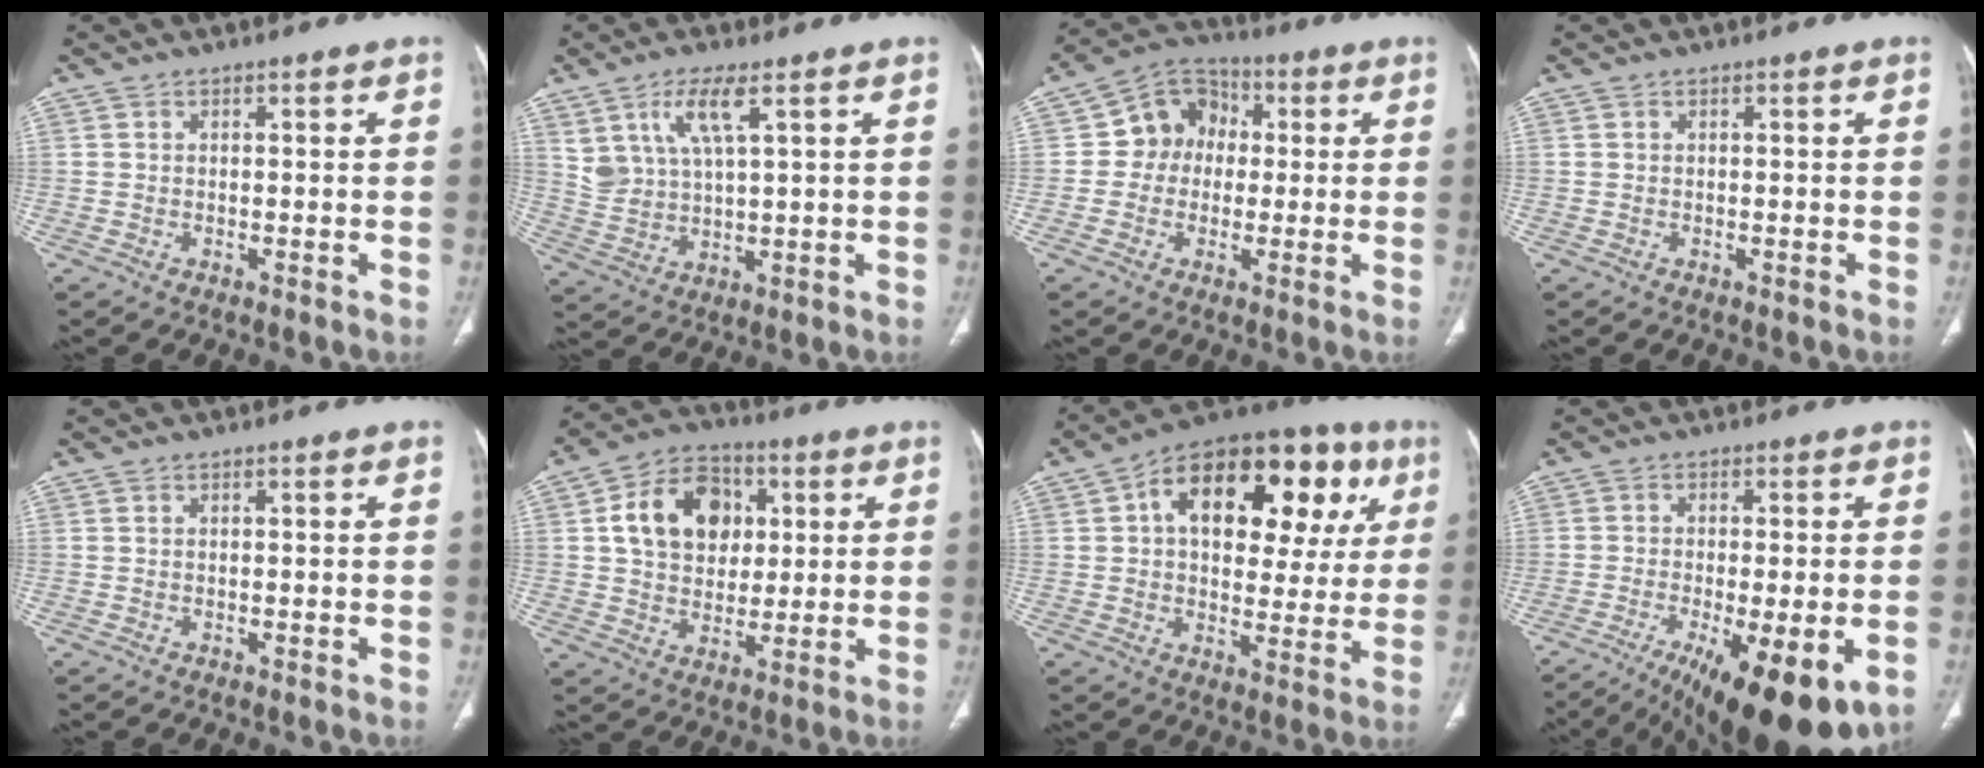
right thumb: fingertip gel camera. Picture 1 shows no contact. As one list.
[{"total": 11.9, "force": [3.5, 7.2, 8.8], "torque": [-0.146, 0.002, 0.076]}, {"total": 9.1, "force": [0.3, 8.2, 4.1], "torque": [-0.030, 0.023, -0.010]}, {"total": 0.0}, {"total": 0.0}, {"total": 14.5, "force": [3.4, 11.0, 8.7], "torque": [-0.113, 0.007, 0.054]}, {"total": 24.1, "force": [7.5, 13.9, 18.3], "torque": [-0.215, 0.032, 0.105]}, {"total": 17.2, "force": [-7.8, 5.1, 14.4], "torque": [-0.193, -0.017, -0.109]}]